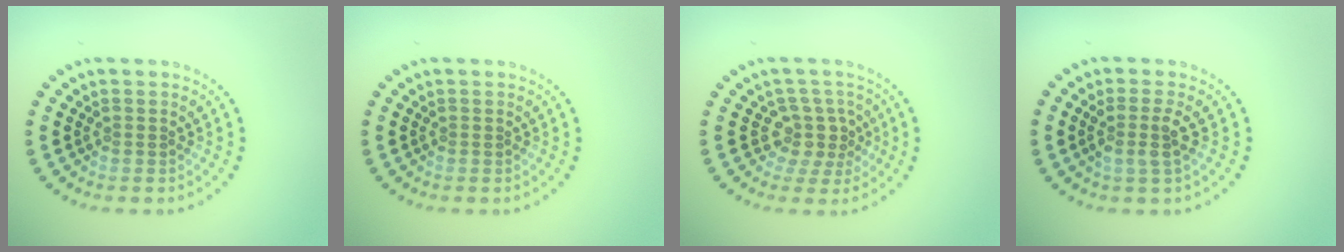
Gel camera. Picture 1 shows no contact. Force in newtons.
{"total": 0.0}
{"total": 2.9, "press": 2.2, "slide": 1.9}
{"total": 2.2, "press": 1.8, "slide": 1.2}